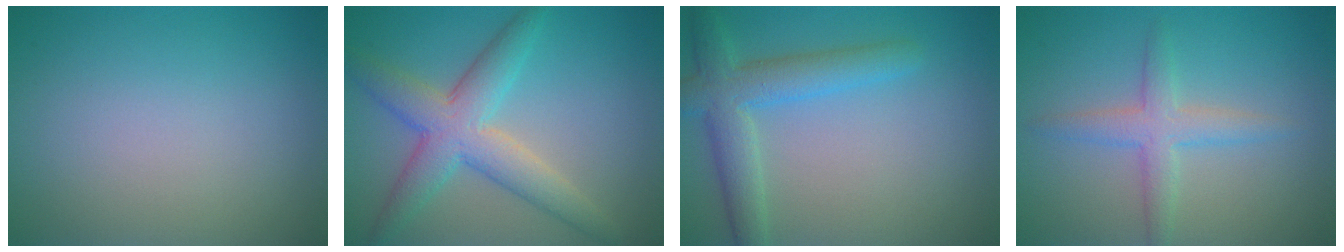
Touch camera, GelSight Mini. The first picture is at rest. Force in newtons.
{"total": 5.8, "press": 5.8, "slide": 0.4}
{"total": 4.7, "press": 4.7, "slide": 0.2}
{"total": 3.0, "press": 3.0, "slide": 0.1}